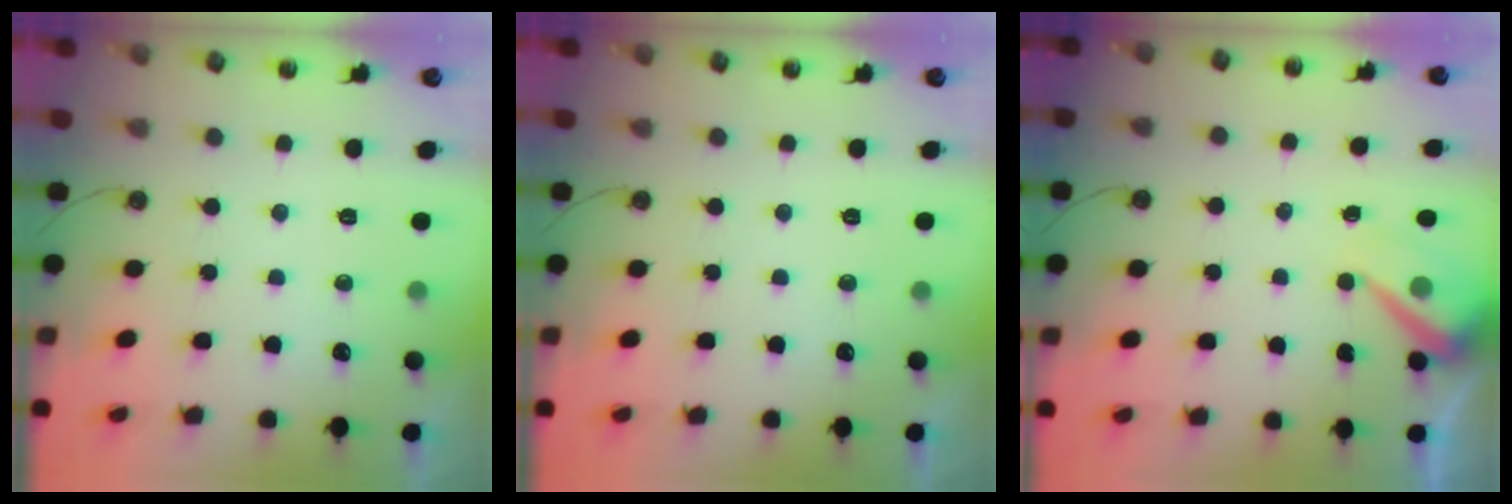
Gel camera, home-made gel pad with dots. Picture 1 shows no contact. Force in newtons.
{"total": 0.0}
{"total": 7.4, "press": 7.3, "slide": 1.0}